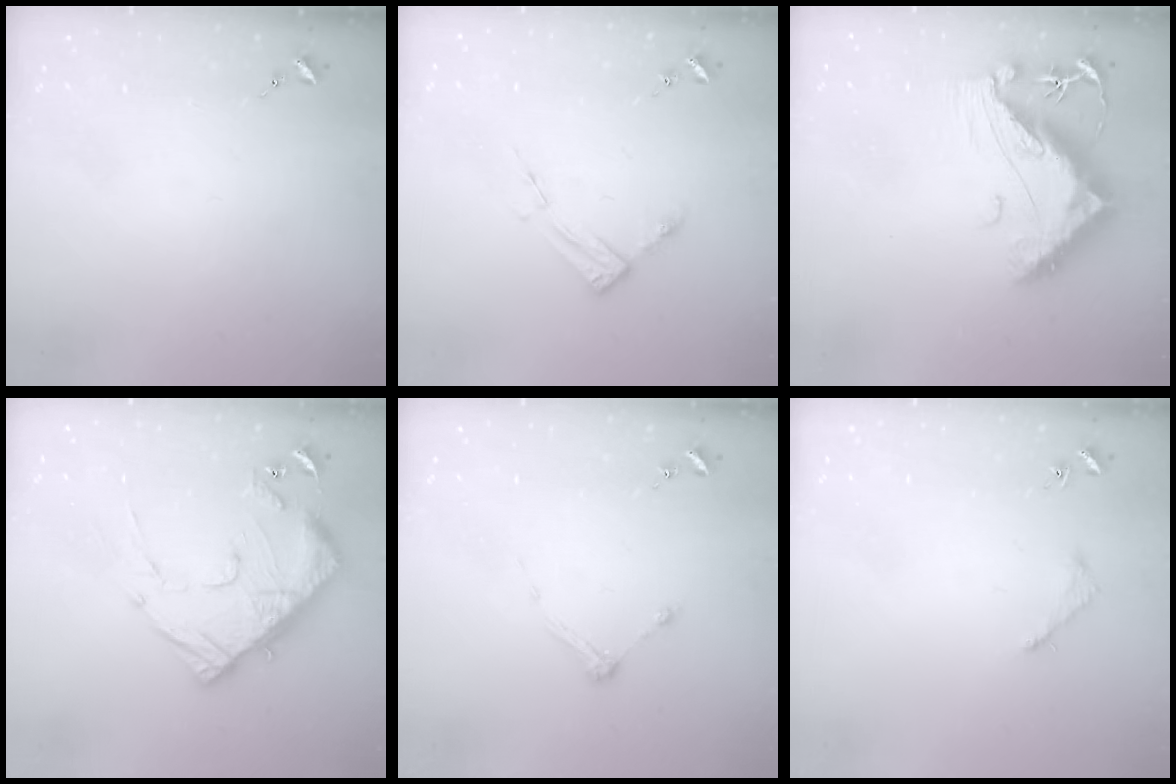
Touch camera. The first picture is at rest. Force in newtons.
{"total": 6.2, "press": 6.2, "slide": 0.4}
{"total": 13.5, "press": 13.4, "slide": 1.3}
{"total": 16.6, "press": 16.6, "slide": 1.4}
{"total": 4.9, "press": 4.9, "slide": 0.7}
{"total": 3.0, "press": 3.0, "slide": 0.4}